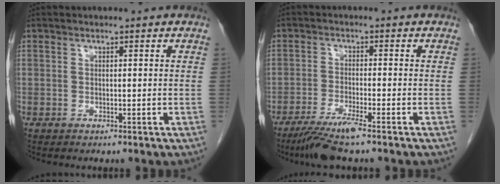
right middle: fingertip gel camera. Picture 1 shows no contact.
{"total": 6.1, "force": [-4.5, -0.3, 4.2], "torque": [-0.080, -0.018, -0.086]}